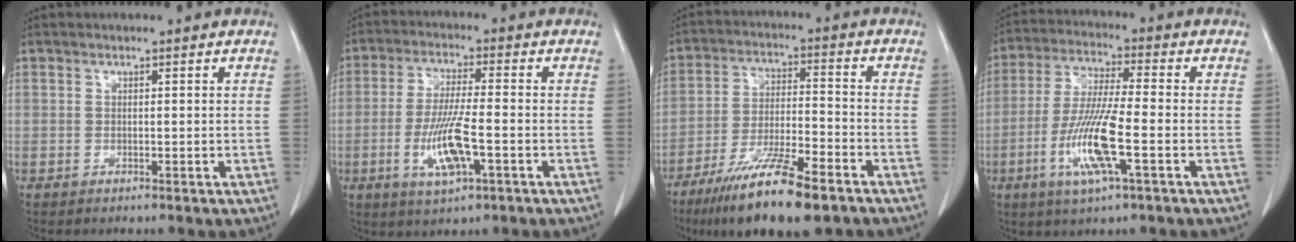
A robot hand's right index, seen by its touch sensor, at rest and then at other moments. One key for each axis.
{"total": 9.0, "fx": -2.8, "fy": 1.2, "fz": 8.4, "tx": -0.170, "ty": -0.011, "tz": -0.051}
{"total": 14.4, "fx": -9.7, "fy": 2.1, "fz": 10.4, "tx": -0.195, "ty": -0.033, "tz": -0.171}
{"total": 11.4, "fx": -3.7, "fy": 0.7, "fz": 10.8, "tx": -0.220, "ty": -0.015, "tz": -0.074}